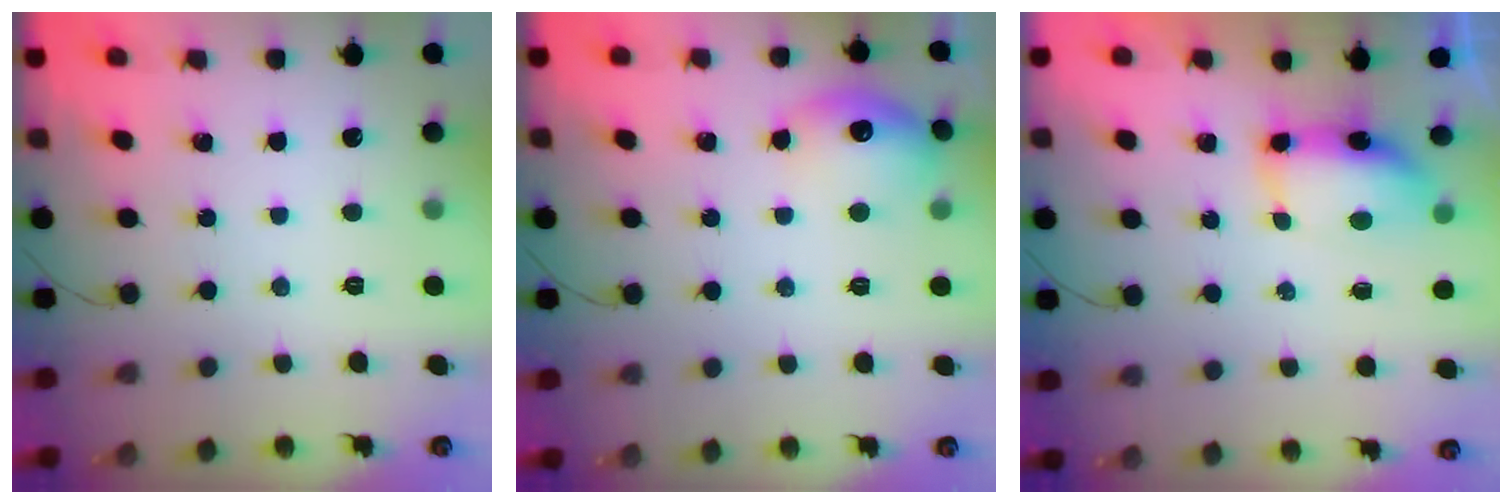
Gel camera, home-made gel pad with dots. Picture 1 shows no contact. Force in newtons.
{"total": 12.8, "press": 12.8, "slide": 0.9}
{"total": 7.3, "press": 7.2, "slide": 0.7}